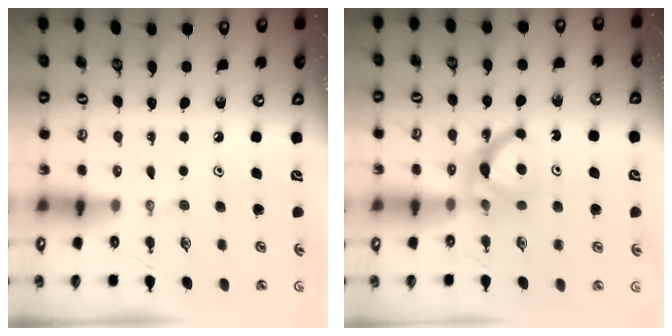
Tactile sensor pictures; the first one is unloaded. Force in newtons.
{"total": 7.5, "press": 7.5, "slide": 0.5}